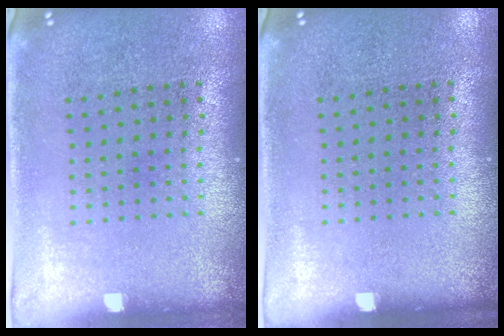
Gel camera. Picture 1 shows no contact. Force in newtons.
{"total": 0.0}